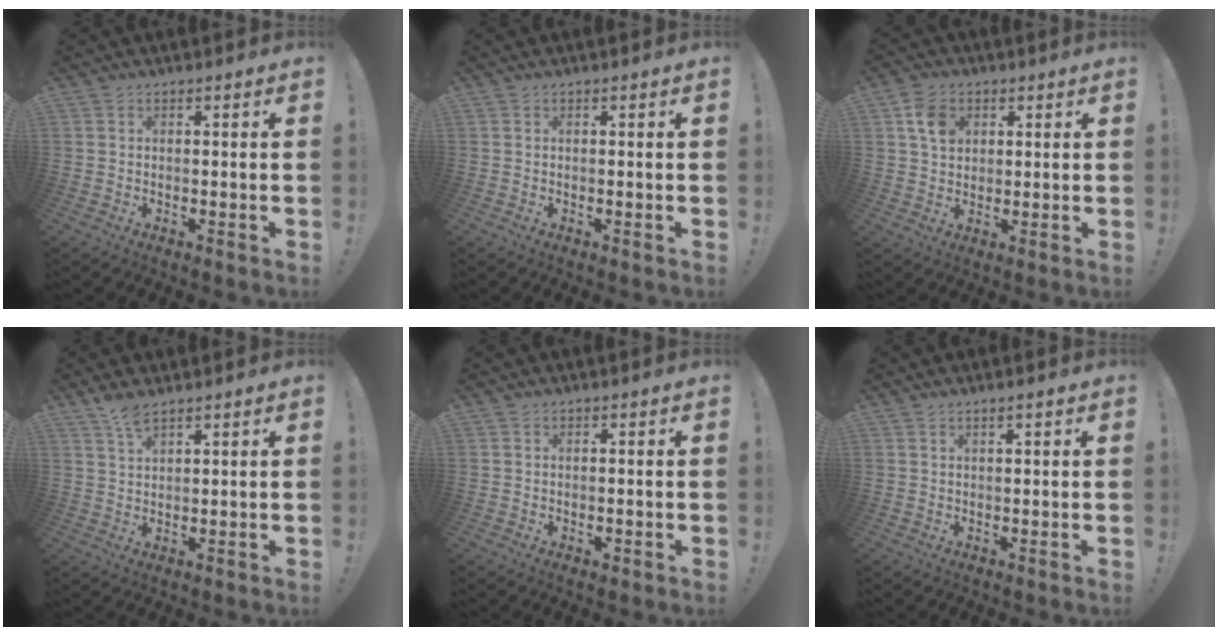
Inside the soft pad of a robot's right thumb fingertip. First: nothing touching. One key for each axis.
{"total": 0.0}
{"total": 8.2, "fx": 3.0, "fy": 6.2, "fz": 4.3, "tx": -0.069, "ty": 0.004, "tz": 0.061}
{"total": 4.5, "fx": 3.4, "fy": 1.1, "fz": 2.8, "tx": -0.055, "ty": -0.016, "tz": 0.061}
{"total": 0.7, "fx": -0.2, "fy": 0.6, "fz": 0.4, "tx": -0.007, "ty": 0.004, "tz": -0.002}
{"total": 1.4, "fx": 0.9, "fy": 0.0, "fz": 1.0, "tx": -0.030, "ty": 0.004, "tz": 0.017}